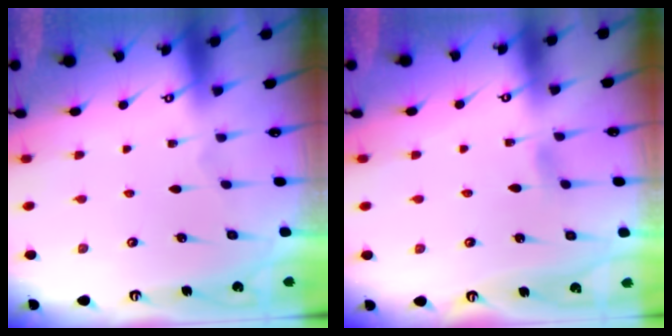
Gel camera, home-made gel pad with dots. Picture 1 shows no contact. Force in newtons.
{"total": 2.4, "press": 2.4, "slide": 0.4}